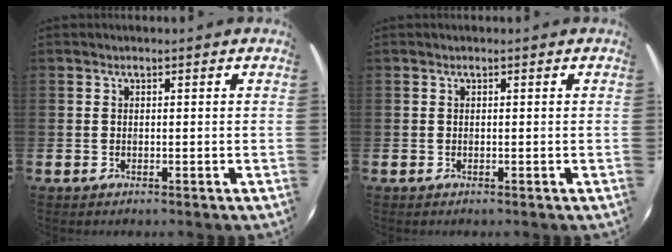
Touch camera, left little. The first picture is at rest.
{"total": 0.0}